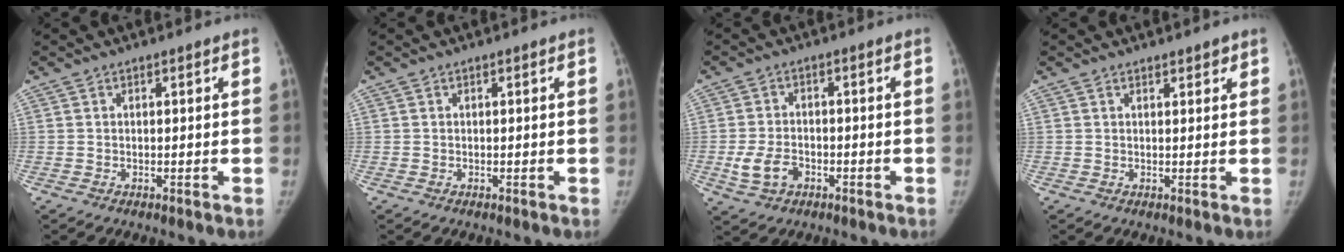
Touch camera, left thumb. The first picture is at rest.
{"total": 0.0}
{"total": 5.9, "force": [-2.2, 4.1, 3.7], "torque": [-0.071, 0.012, -0.036]}
{"total": 1.5, "force": [1.2, 0.8, 0.6], "torque": [0.004, -0.007, 0.012]}